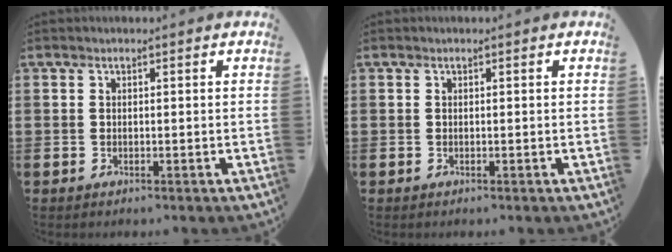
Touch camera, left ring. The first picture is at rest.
{"total": 0.0}